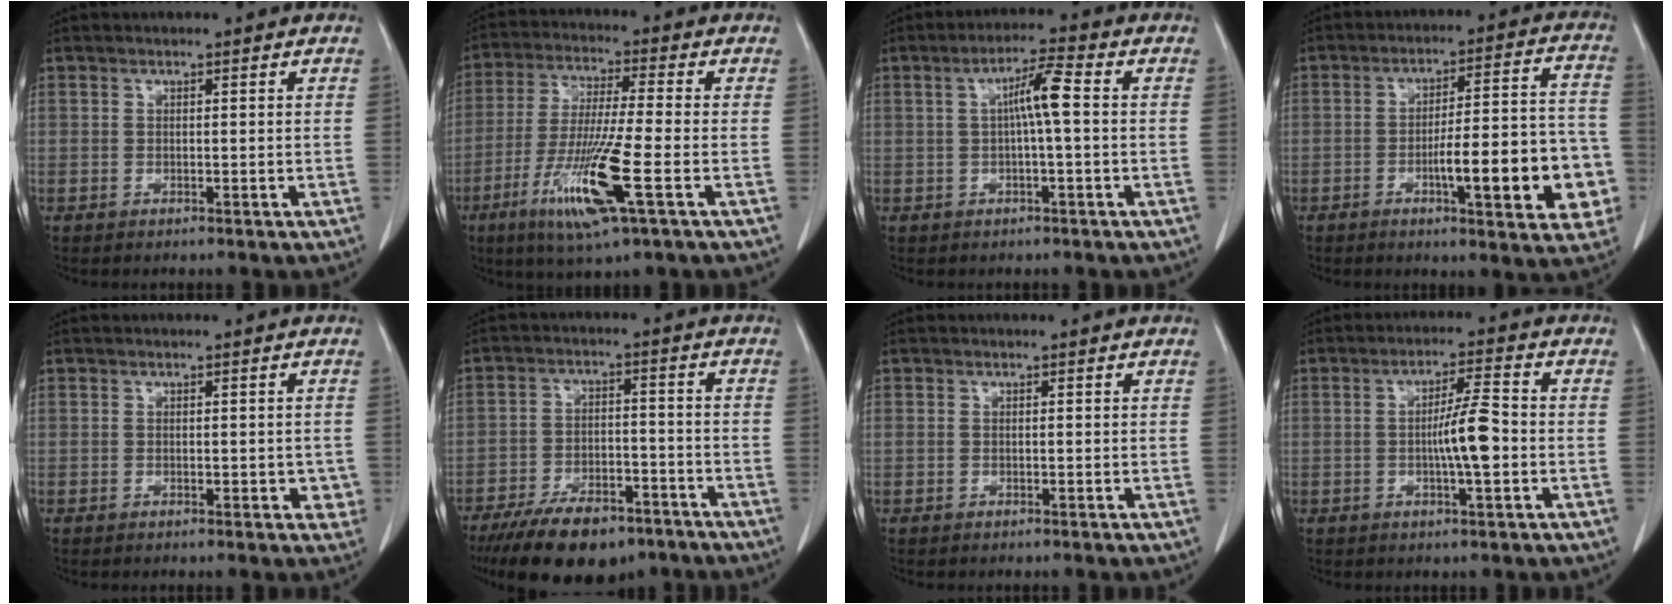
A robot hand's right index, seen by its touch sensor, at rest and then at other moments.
{"total": 13.4, "force": [-5.1, 0.2, 12.3], "torque": [-0.251, -0.027, -0.095]}
{"total": 5.3, "force": [0.4, 0.2, 5.2], "torque": [-0.094, 0.012, 0.006]}
{"total": 16.0, "force": [-4.8, 3.3, 14.9], "torque": [-0.177, 0.025, -0.059]}
{"total": 2.6, "force": [-0.5, 1.5, 2.0], "torque": [-0.010, 0.005, -0.003]}
{"total": 14.0, "force": [-10.3, 5.5, 7.6], "torque": [-0.124, -0.007, -0.166]}
{"total": 0.0}
{"total": 6.5, "force": [-0.9, 0.4, 6.4], "torque": [-0.115, 0.003, -0.017]}